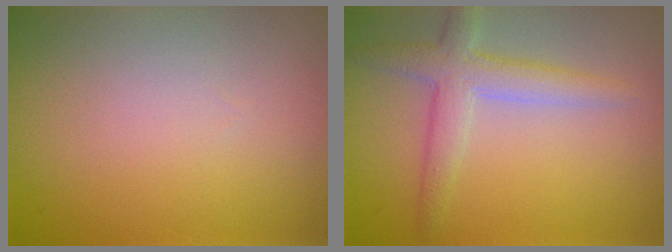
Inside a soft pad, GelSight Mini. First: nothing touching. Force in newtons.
{"total": 3.8, "press": 3.8, "slide": 0.2}